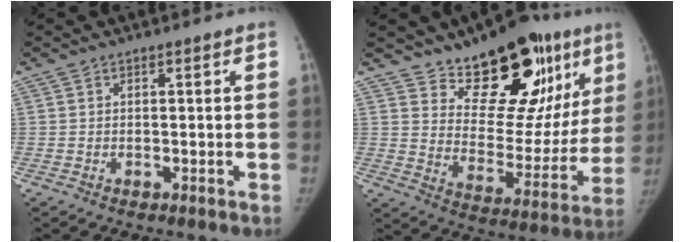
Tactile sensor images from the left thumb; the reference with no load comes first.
{"total": 23.0, "force": [14.5, 10.8, 14.2], "torque": [-0.145, -0.080, 0.223]}